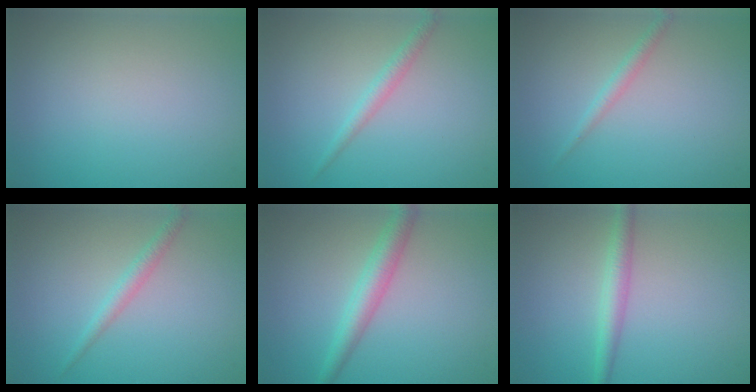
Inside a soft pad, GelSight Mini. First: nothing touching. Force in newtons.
{"total": 1.5, "press": 1.5, "slide": 0.0}
{"total": 1.3, "press": 1.3, "slide": 0.1}
{"total": 1.5, "press": 1.5, "slide": 0.0}
{"total": 3.1, "press": 3.1, "slide": 0.1}
{"total": 2.2, "press": 2.2, "slide": 0.1}